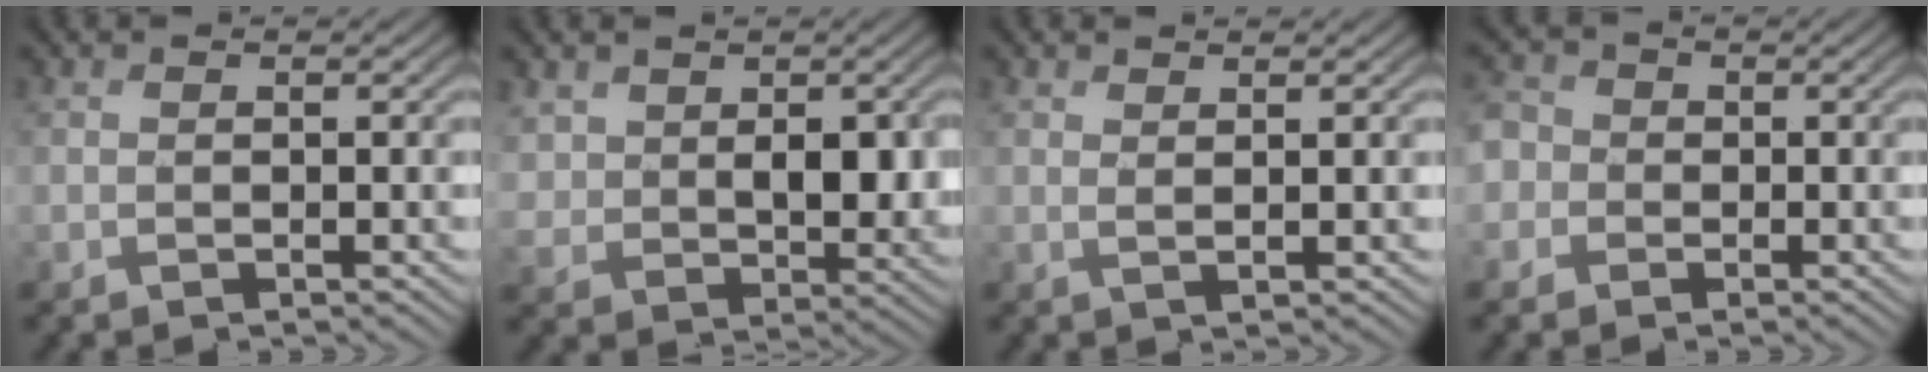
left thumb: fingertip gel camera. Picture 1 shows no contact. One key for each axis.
{"total": 6.9, "fx": 2.4, "fy": 5.2, "fz": 3.9, "tx": -0.095, "ty": -0.023, "tz": 0.048}
{"total": 1.4, "fx": 1.0, "fy": 0.2, "fz": 1.0, "tx": -0.022, "ty": 0.001, "tz": 0.015}
{"total": 4.4, "fx": -0.5, "fy": 4.2, "fz": 1.1, "tx": -0.036, "ty": 0.009, "tz": -0.037}